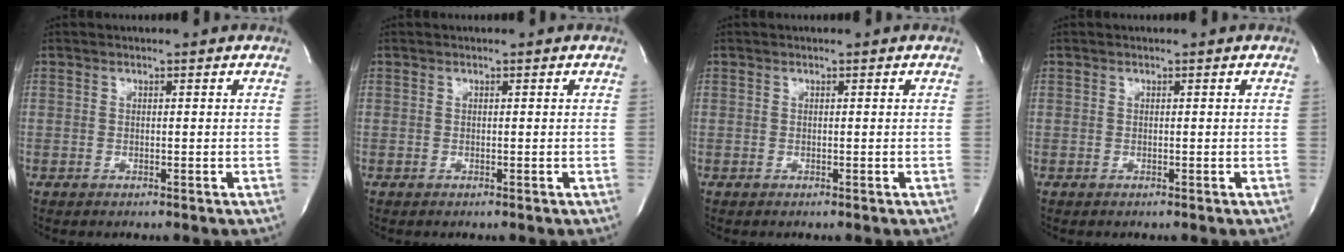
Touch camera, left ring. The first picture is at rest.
{"total": 0.0}
{"total": 0.0}
{"total": 0.0}